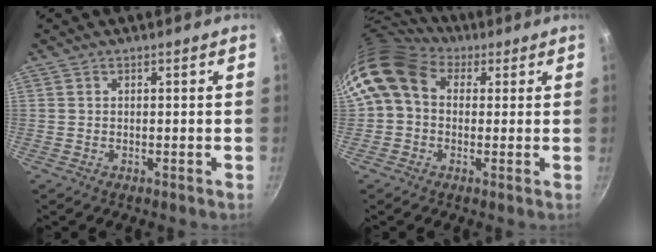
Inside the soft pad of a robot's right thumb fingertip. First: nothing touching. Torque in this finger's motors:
{"motor_torque": [1.36, 3.01, 0.47, -0.20, 0.41]}